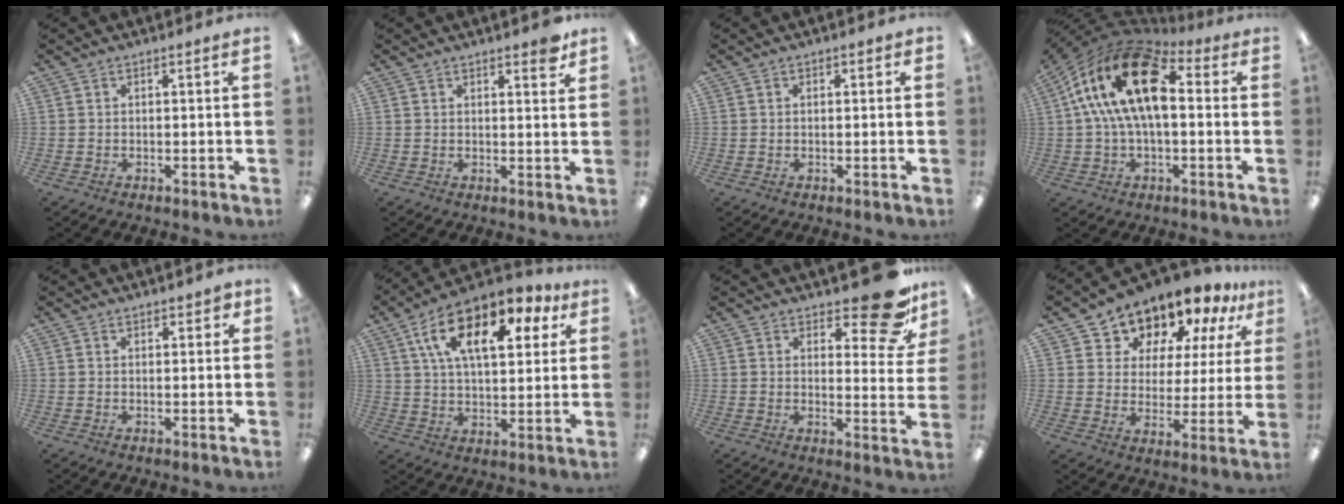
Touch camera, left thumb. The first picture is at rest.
{"total": 2.9, "force": [2.6, 0.7, 1.2], "torque": [-0.004, -0.017, 0.041]}
{"total": 0.7, "force": [0.1, 0.4, 0.5], "torque": [-0.001, 0.000, -0.001]}
{"total": 20.1, "force": [4.7, 10.4, 16.5], "torque": [-0.315, -0.008, 0.078]}
{"total": 1.9, "force": [1.5, 0.8, 0.8], "torque": [-0.010, -0.002, 0.025]}
{"total": 17.8, "force": [8.9, 8.3, 13.0], "torque": [-0.217, -0.022, 0.148]}
{"total": 14.2, "force": [9.5, 5.0, 9.4], "torque": [-0.112, -0.065, 0.157]}
{"total": 12.3, "force": [11.0, 5.2, 1.7], "torque": [-0.040, -0.107, 0.200]}